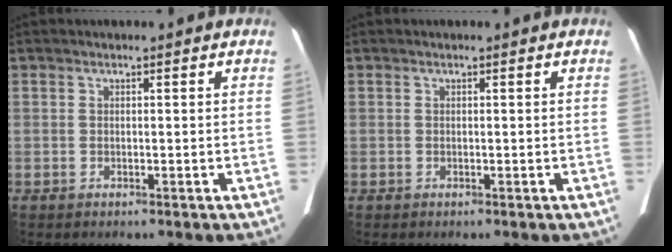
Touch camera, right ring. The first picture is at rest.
{"total": 0.0}